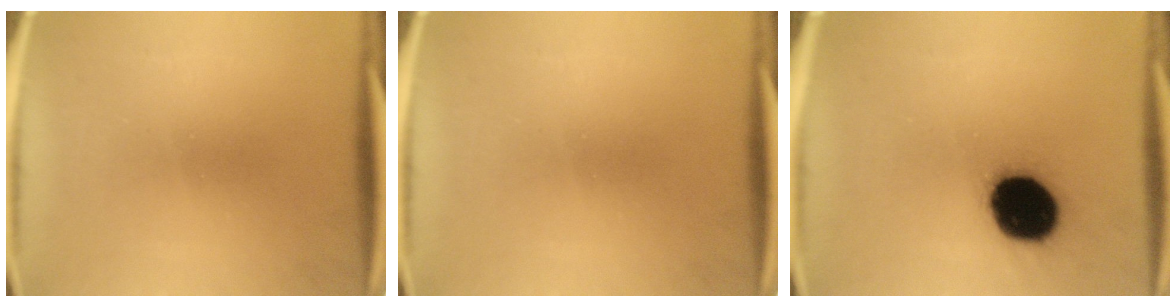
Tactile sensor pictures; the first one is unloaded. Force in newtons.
{"total": 0.0}
{"total": 19.6}